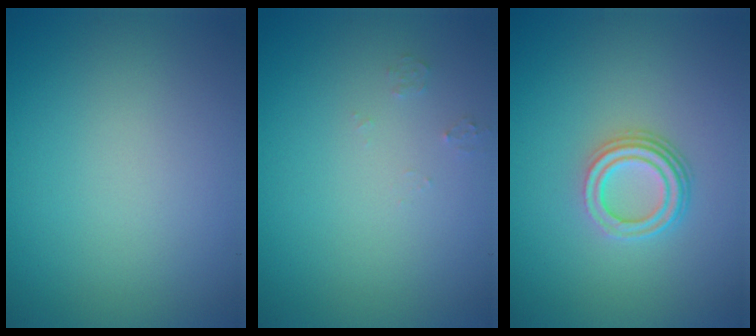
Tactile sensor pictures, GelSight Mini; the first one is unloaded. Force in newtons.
{"total": 0.7, "press": 0.7, "slide": 0.1}
{"total": 3.4, "press": 2.5, "slide": 2.4}